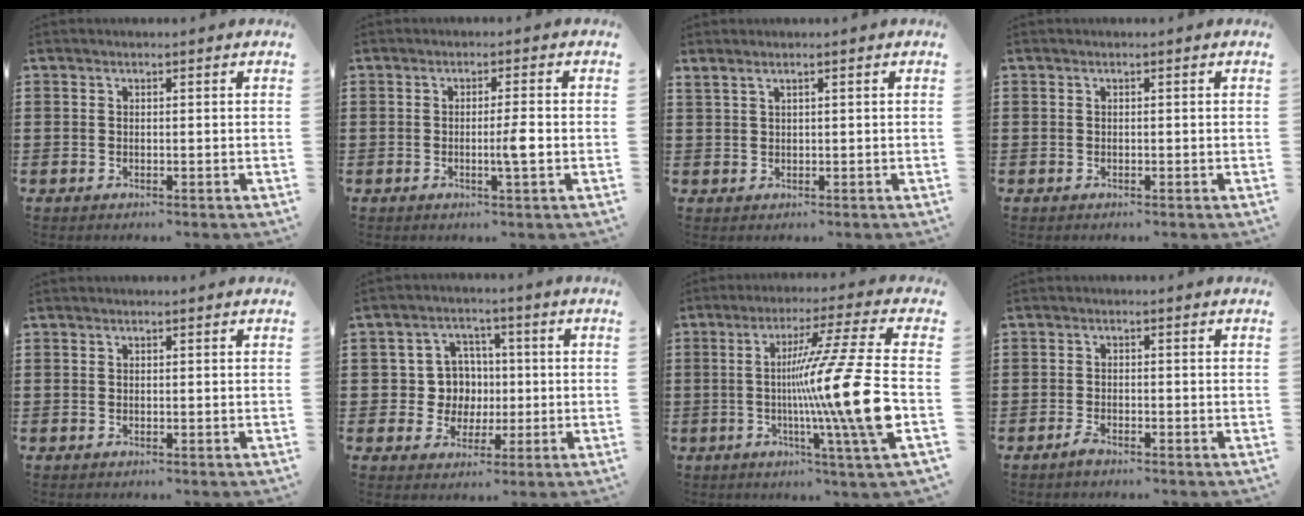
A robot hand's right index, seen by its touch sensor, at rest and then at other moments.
{"total": 3.5, "force": [-0.7, -0.2, 3.4], "torque": [-0.057, -0.007, -0.015]}
{"total": 0.9, "force": [0.6, 0.1, 0.6], "torque": [-0.014, 0.000, 0.011]}
{"total": 0.0}
{"total": 0.0}
{"total": 6.4, "force": [0.1, 6.0, 2.2], "torque": [-0.059, 0.016, 0.001]}
{"total": 17.1, "force": [-1.8, -1.0, 17.0], "torque": [-0.275, -0.020, -0.045]}
{"total": 1.5, "force": [-1.4, 0.2, 0.6], "torque": [-0.014, -0.003, -0.025]}